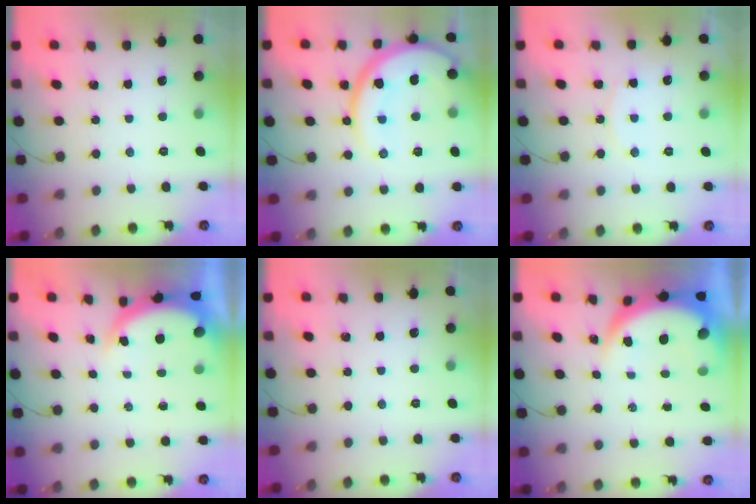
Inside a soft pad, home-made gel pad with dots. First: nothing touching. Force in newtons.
{"total": 16.5, "press": 16.4, "slide": 1.5}
{"total": 6.4, "press": 6.4, "slide": 0.7}
{"total": 4.7, "press": 4.5, "slide": 1.4}
{"total": 0.0}
{"total": 9.1, "press": 9.0, "slide": 1.0}